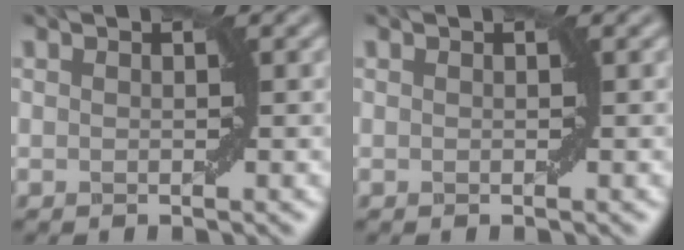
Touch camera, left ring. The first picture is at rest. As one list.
[{"total": 0.0}]